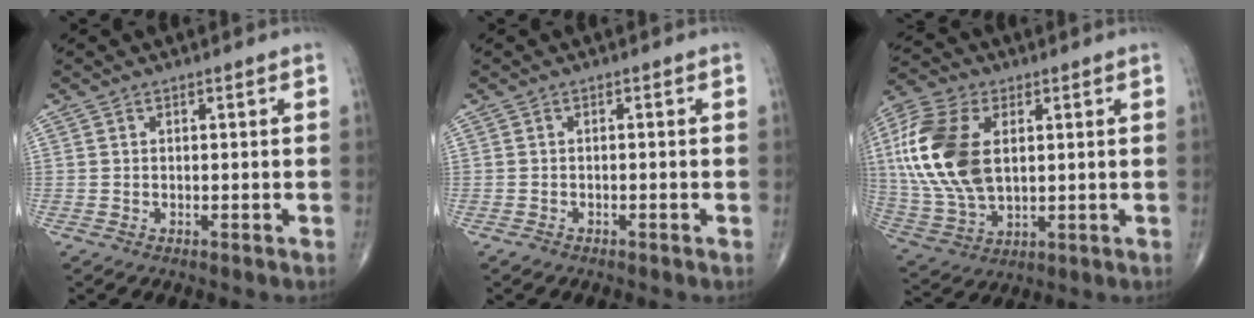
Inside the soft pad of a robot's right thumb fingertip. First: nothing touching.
{"total": 0.8, "force": [-0.7, 0.2, 0.4], "torque": [-0.006, 0.001, -0.015]}
{"total": 19.1, "force": [3.3, 11.3, 15.1], "torque": [-0.326, -0.007, 0.063]}